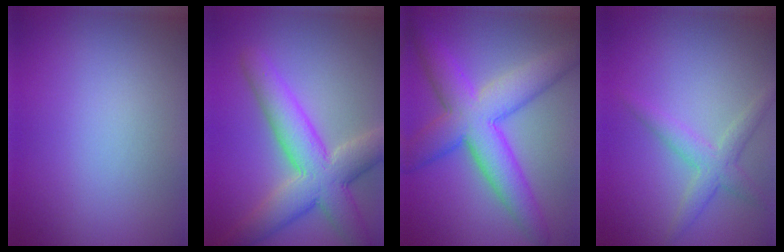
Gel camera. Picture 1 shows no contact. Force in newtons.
{"total": 8.0, "press": 8.0, "slide": 0.4}
{"total": 7.3, "press": 7.3, "slide": 0.4}
{"total": 2.7, "press": 2.7, "slide": 0.0}